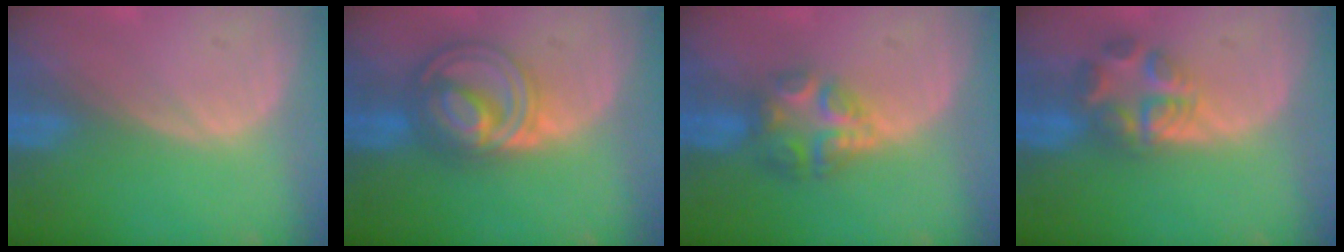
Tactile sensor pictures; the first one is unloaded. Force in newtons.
{"total": 7.8, "press": 7.7, "slide": 0.5}
{"total": 6.2, "press": 5.4, "slide": 2.9}
{"total": 5.6, "press": 5.5, "slide": 1.0}